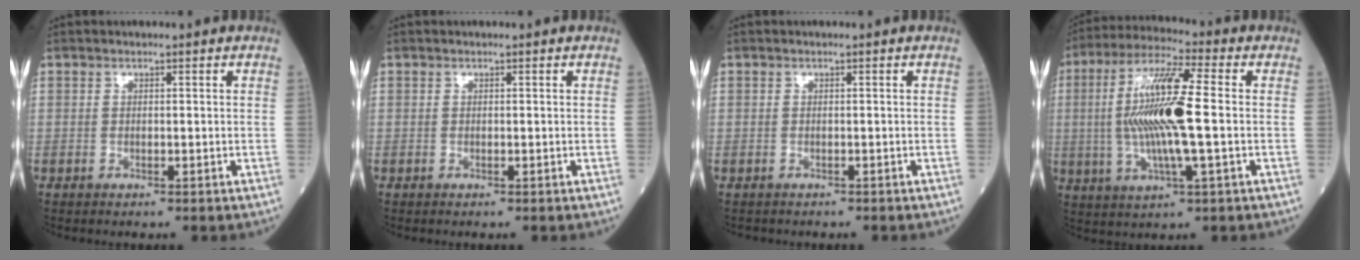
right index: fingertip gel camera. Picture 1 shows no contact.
{"total": 0.0}
{"total": 1.5, "force": [-1.1, 0.9, -0.1], "torque": [-0.013, 0.002, -0.020]}
{"total": 13.8, "force": [-0.2, 1.6, 13.7], "torque": [-0.276, 0.007, -0.008]}